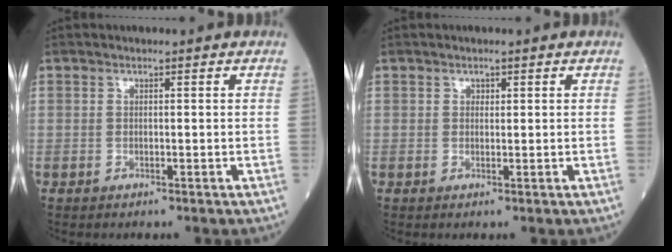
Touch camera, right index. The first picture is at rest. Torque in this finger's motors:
{"motor_torque": [-0.09, -0.02, -0.04, -0.01]}